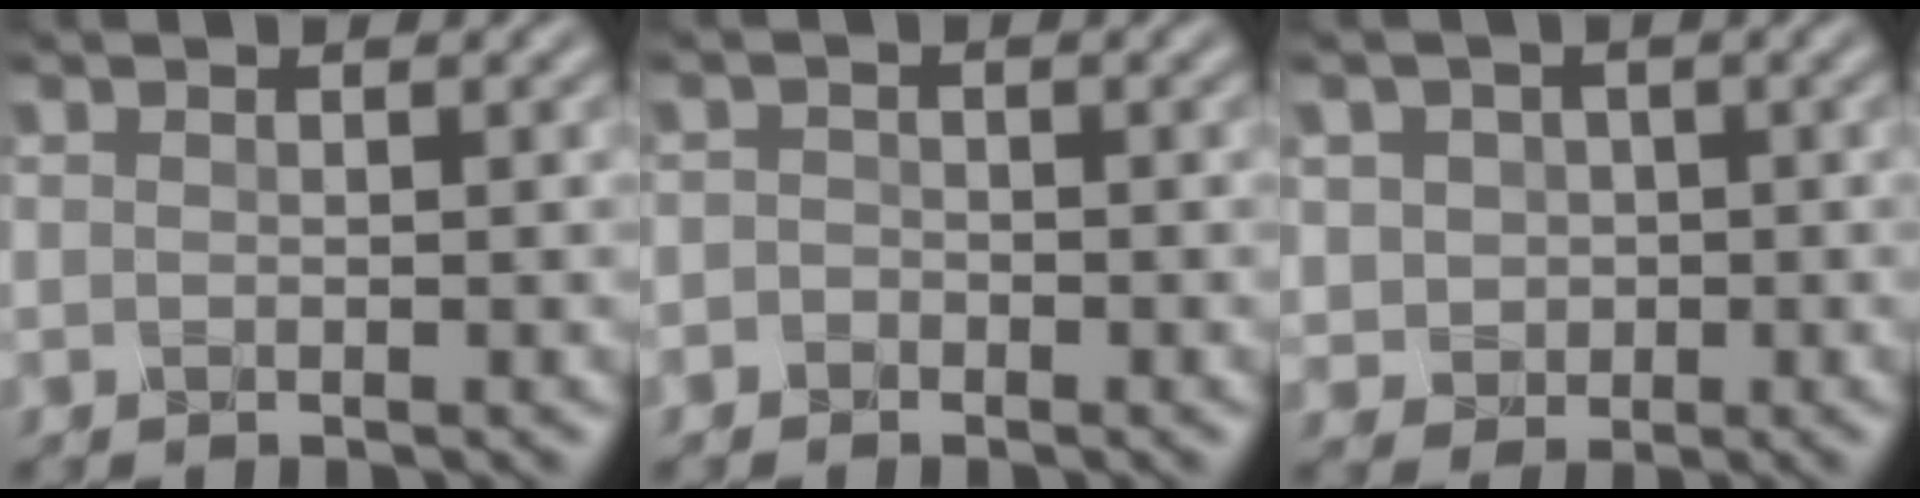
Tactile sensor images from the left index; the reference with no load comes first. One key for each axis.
{"total": 1.0, "fx": -0.6, "fy": 0.9, "fz": 0.1, "tx": 0.010, "ty": 0.000, "tz": -0.017}
{"total": 3.0, "fx": 0.3, "fy": 2.8, "fz": 0.9, "tx": -0.014, "ty": 0.001, "tz": 0.003}